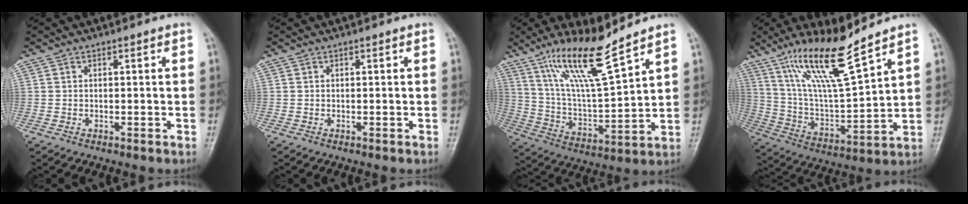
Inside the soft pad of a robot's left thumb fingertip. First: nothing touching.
{"total": 0.0}
{"total": 15.1, "force": [10.8, 2.0, 10.4], "torque": [-0.185, -0.063, 0.213]}
{"total": 16.2, "force": [11.5, 2.1, 11.2], "torque": [-0.197, -0.063, 0.226]}